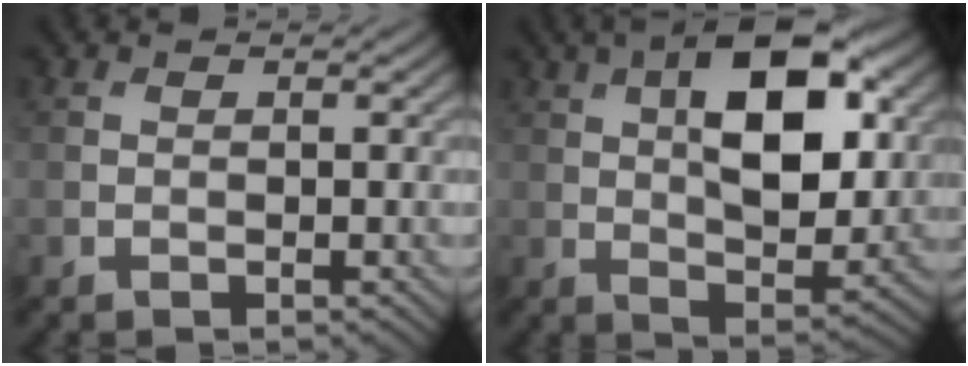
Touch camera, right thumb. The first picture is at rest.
{"total": 13.8, "force": [4.2, 6.5, 11.4], "torque": [-0.183, 0.005, 0.063]}